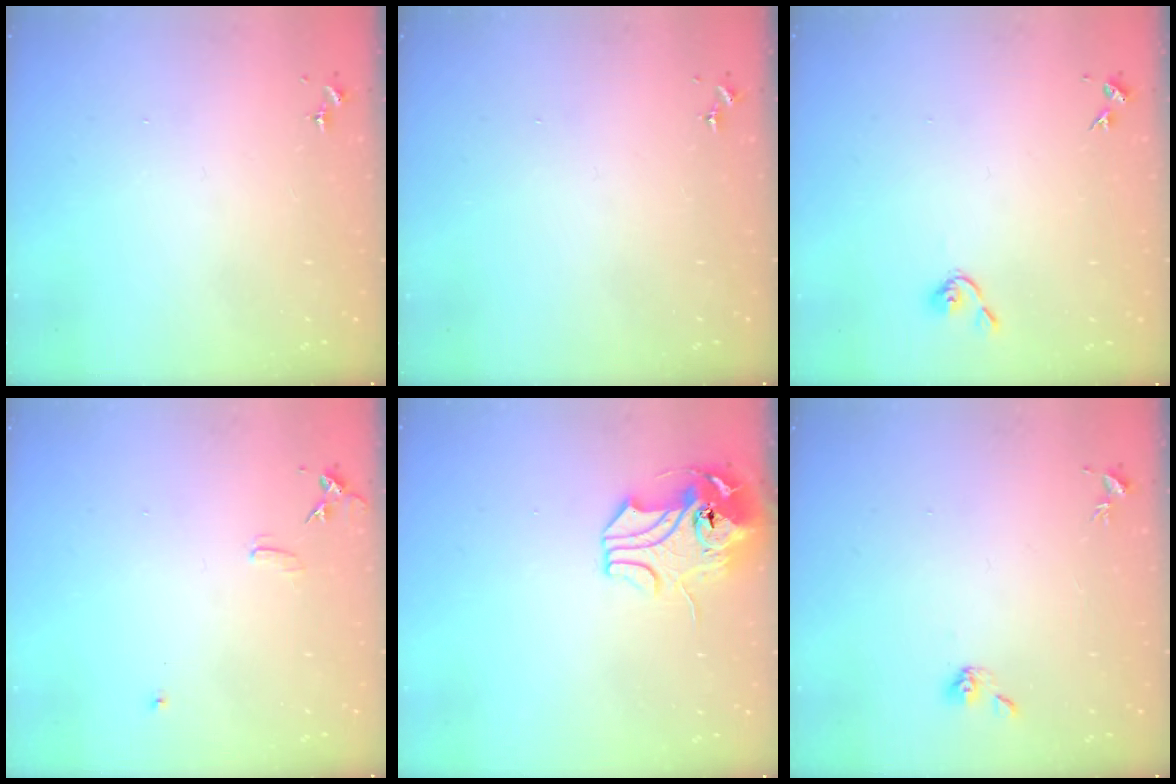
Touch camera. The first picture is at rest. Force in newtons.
{"total": 0.0}
{"total": 5.1, "press": 5.1, "slide": 0.7}
{"total": 7.6, "press": 7.6, "slide": 0.7}
{"total": 11.0, "press": 10.8, "slide": 1.9}
{"total": 5.2, "press": 4.8, "slide": 1.8}